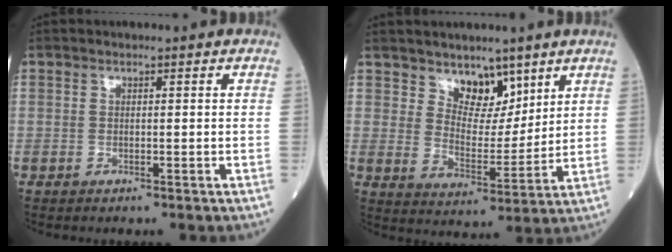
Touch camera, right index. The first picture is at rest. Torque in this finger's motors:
{"motor_torque": [0.18, 0.18, 0.05, 0.03]}